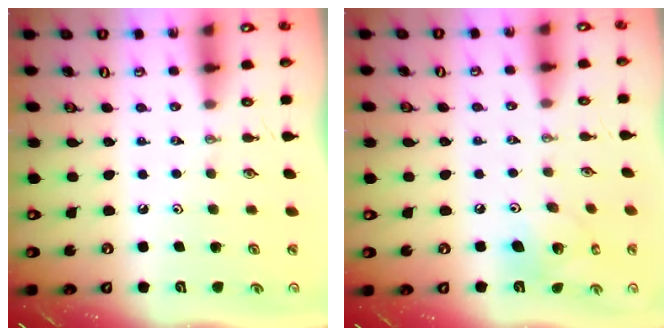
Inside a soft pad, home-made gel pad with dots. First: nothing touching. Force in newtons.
{"total": 10.6, "press": 10.5, "slide": 1.0}